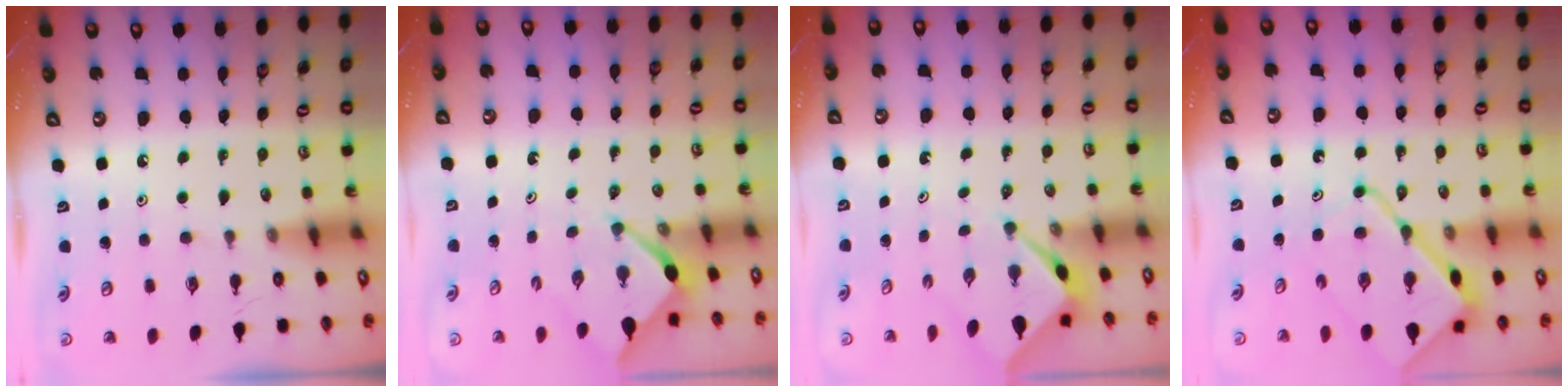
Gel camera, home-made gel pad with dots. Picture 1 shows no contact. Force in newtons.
{"total": 4.0, "press": 4.0, "slide": 0.4}
{"total": 2.4, "press": 2.4, "slide": 0.3}
{"total": 14.1, "press": 14.0, "slide": 1.6}